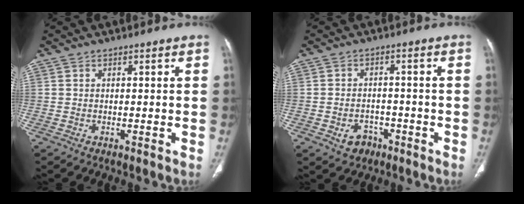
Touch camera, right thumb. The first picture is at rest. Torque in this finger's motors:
{"motor_torque": [-0.26, 0.18, -0.08, -0.31, 0.08]}